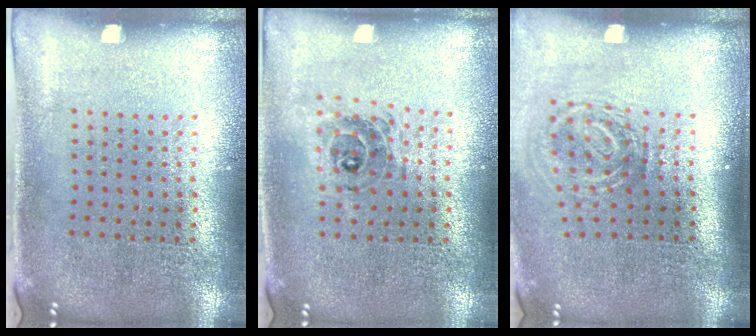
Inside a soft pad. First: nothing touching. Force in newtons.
{"total": 0.7, "press": 0.7, "slide": 0.2}
{"total": 1.9, "press": 1.2, "slide": 1.4}